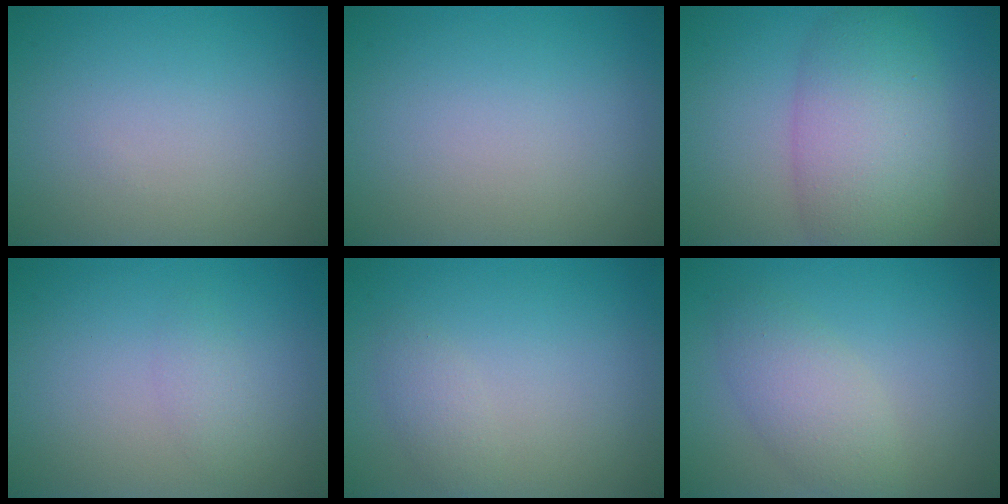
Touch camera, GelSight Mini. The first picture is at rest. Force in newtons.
{"total": 0.0}
{"total": 7.3, "press": 7.3, "slide": 0.5}
{"total": 1.1, "press": 1.1, "slide": 0.1}
{"total": 1.2, "press": 1.2, "slide": 0.0}
{"total": 3.3, "press": 3.3, "slide": 0.3}